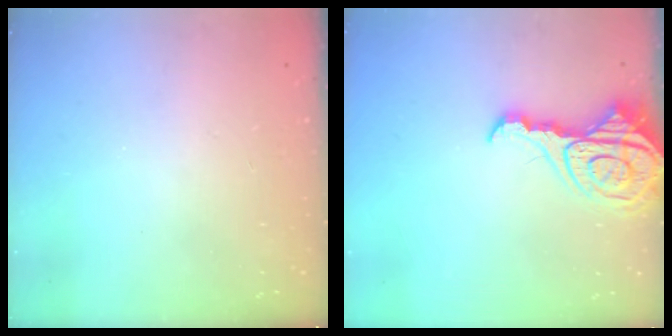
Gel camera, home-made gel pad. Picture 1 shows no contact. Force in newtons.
{"total": 14.0, "press": 13.9, "slide": 1.5}